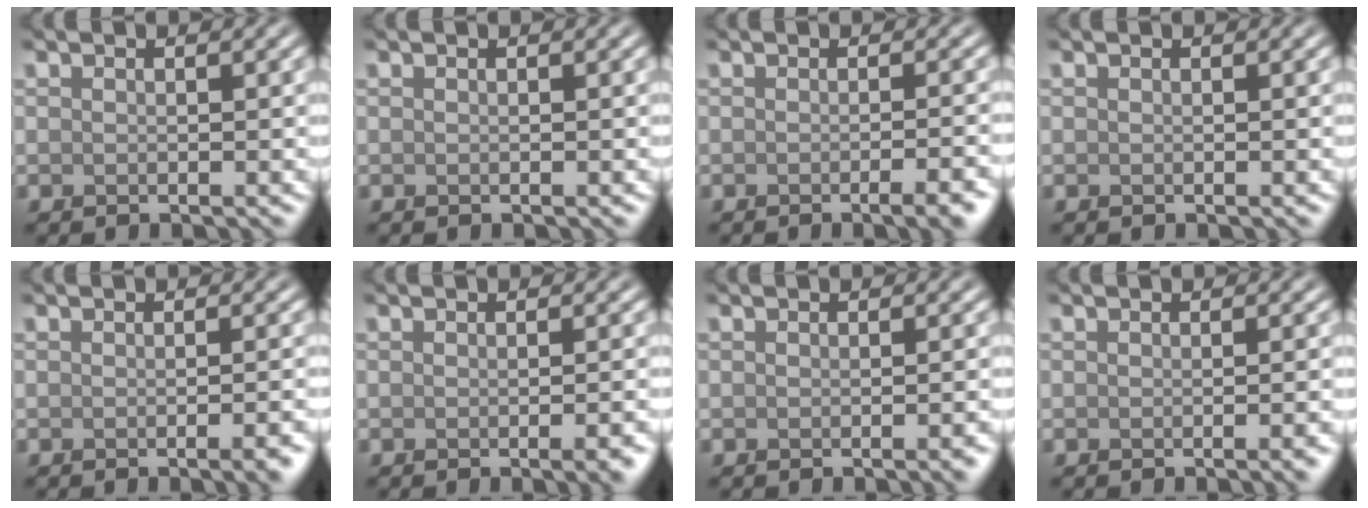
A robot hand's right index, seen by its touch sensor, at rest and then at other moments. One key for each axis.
{"total": 0.0}
{"total": 3.7, "fx": -1.7, "fy": 1.1, "fz": 3.1, "tx": -0.019, "ty": 0.005, "tz": -0.022}
{"total": 0.0}
{"total": 3.2, "fx": -1.2, "fy": 1.0, "fz": 2.8, "tx": -0.015, "ty": 0.003, "tz": -0.015}
{"total": 3.0, "fx": -1.0, "fy": 1.0, "fz": 2.7, "tx": -0.019, "ty": 0.001, "tz": -0.012}
{"total": 2.0, "fx": -0.7, "fy": 0.6, "fz": 1.8, "tx": -0.012, "ty": 0.002, "tz": -0.010}
{"total": 2.4, "fx": -0.8, "fy": 0.7, "fz": 2.1, "tx": -0.014, "ty": 0.000, "tz": -0.011}